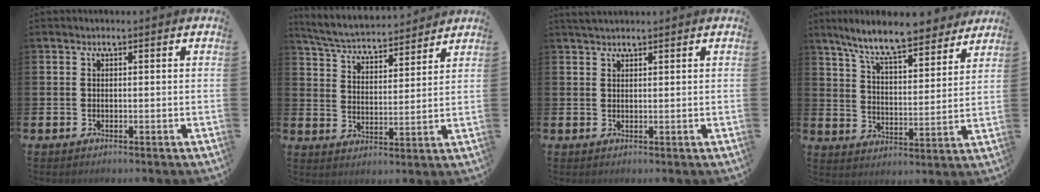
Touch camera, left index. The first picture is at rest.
{"total": 5.5, "force": [5.4, 0.7, 1.0], "torque": [-0.047, -0.035, 0.092]}
{"total": 1.7, "force": [1.6, 0.4, 0.5], "torque": [-0.003, 0.002, 0.027]}
{"total": 10.3, "force": [9.3, 1.5, 4.0], "torque": [-0.099, -0.054, 0.163]}